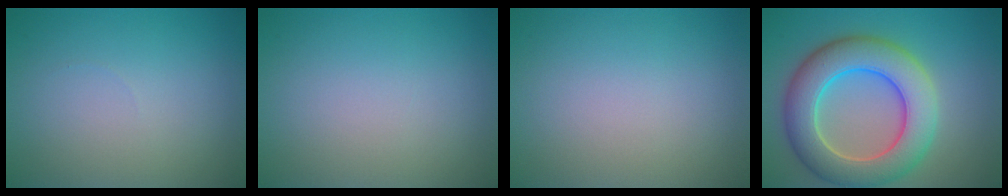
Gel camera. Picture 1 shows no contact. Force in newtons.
{"total": 0.0}
{"total": 0.0}
{"total": 9.1, "press": 9.1, "slide": 0.6}